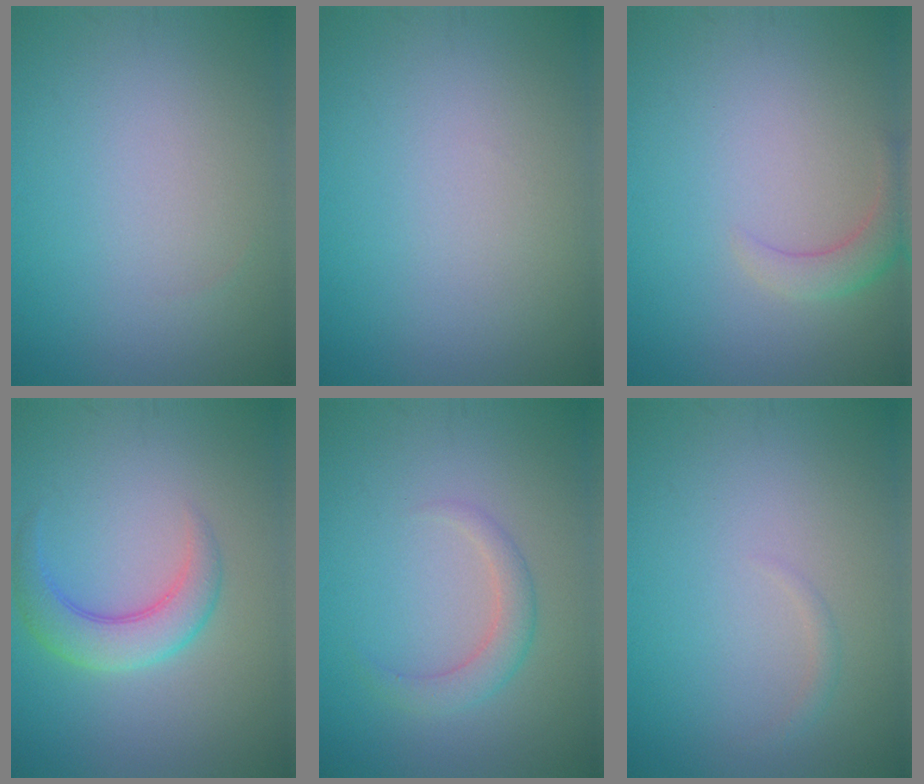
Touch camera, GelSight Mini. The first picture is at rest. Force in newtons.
{"total": 0.0}
{"total": 2.3, "press": 2.3, "slide": 0.3}
{"total": 3.9, "press": 3.9, "slide": 0.1}
{"total": 2.2, "press": 2.2, "slide": 0.2}
{"total": 0.7, "press": 0.7, "slide": 0.1}